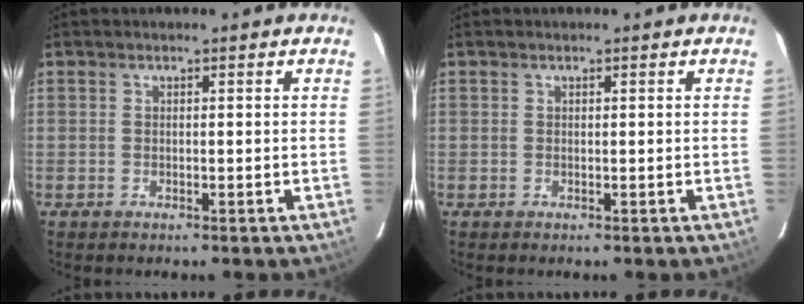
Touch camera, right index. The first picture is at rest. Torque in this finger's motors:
{"motor_torque": [-0.11, -0.11, -0.01, 0.01]}